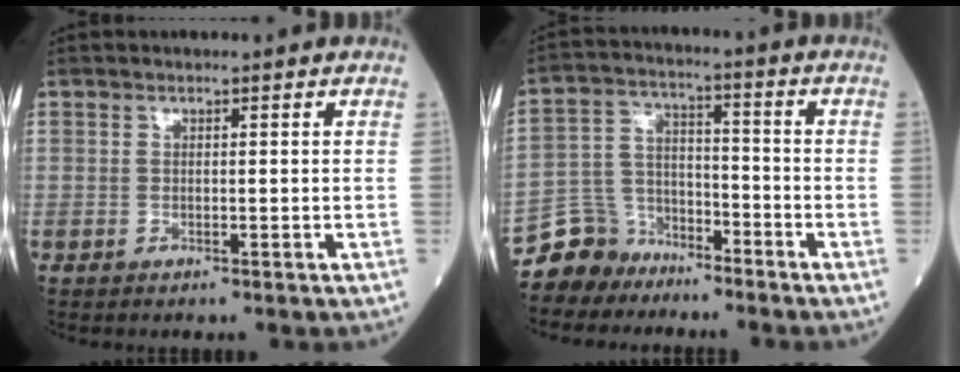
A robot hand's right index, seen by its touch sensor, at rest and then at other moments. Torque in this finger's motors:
{"motor_torque": [-0.12, -0.08, -0.54, -0.21]}